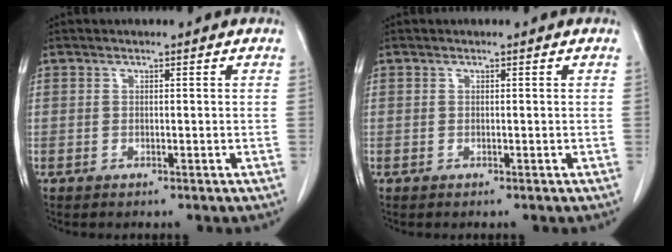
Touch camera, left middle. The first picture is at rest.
{"total": 0.0}